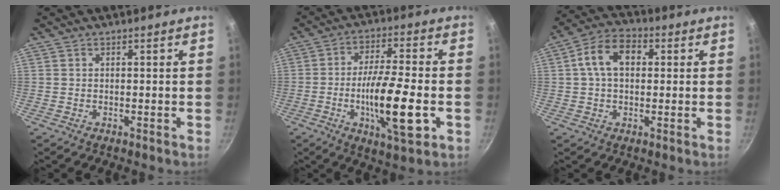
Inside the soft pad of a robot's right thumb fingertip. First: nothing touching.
{"total": 15.2, "force": [-3.9, 3.9, 14.1], "torque": [-0.242, 0.013, -0.069]}
{"total": 9.5, "force": [1.6, 6.4, 6.9], "torque": [-0.102, 0.022, 0.015]}